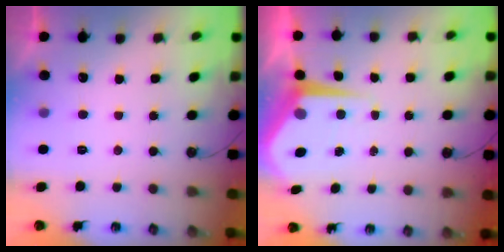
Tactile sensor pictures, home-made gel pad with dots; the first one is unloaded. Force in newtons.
{"total": 7.3, "press": 7.3, "slide": 0.5}